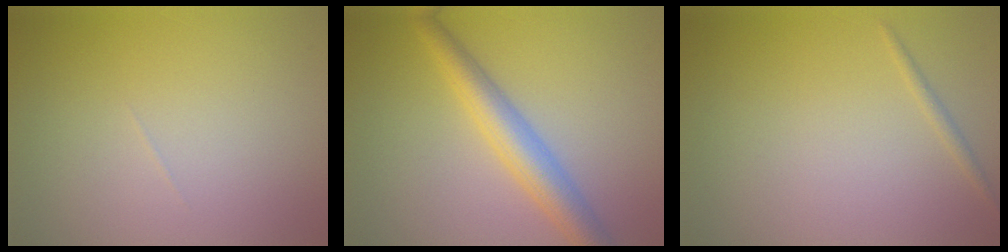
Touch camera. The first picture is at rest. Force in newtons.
{"total": 4.3, "press": 4.3, "slide": 0.0}
{"total": 0.7, "press": 0.7, "slide": 0.0}